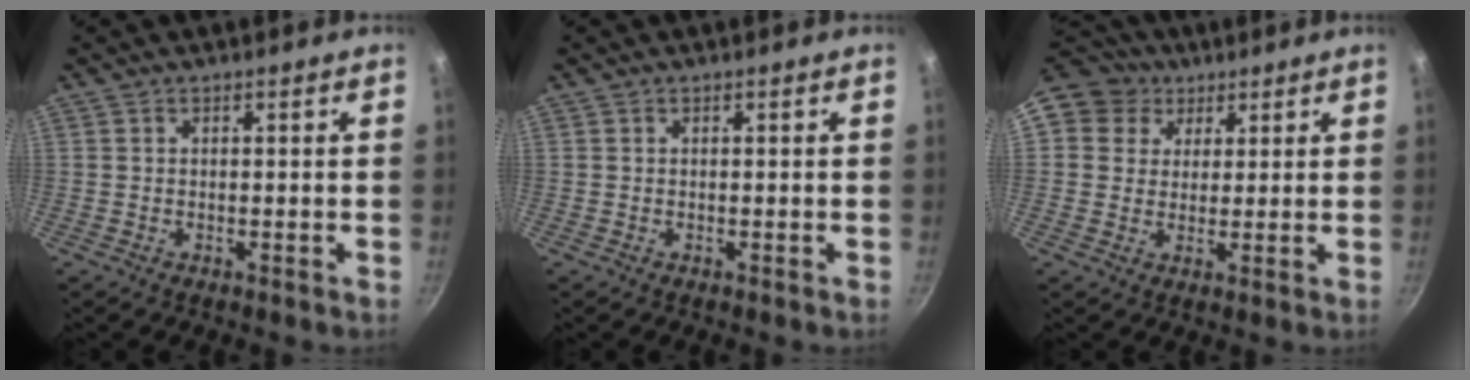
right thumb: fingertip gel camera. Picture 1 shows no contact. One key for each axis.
{"total": 0.0}
{"total": 10.0, "fx": 4.8, "fy": 8.4, "fz": 2.6, "tx": -0.020, "ty": 0.006, "tz": 0.070}